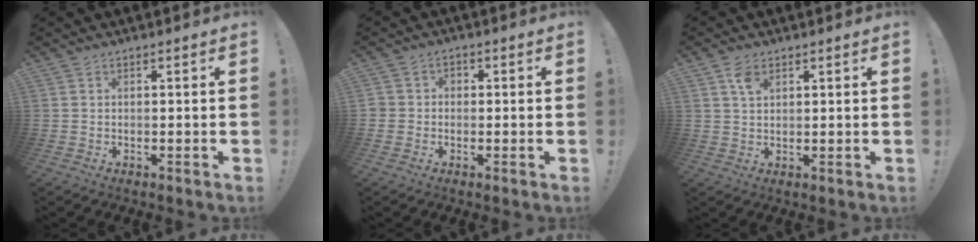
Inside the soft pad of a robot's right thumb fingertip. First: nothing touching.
{"total": 3.0, "force": [-0.9, 2.7, 1.0], "torque": [-0.015, 0.009, -0.017]}
{"total": 3.8, "force": [2.0, 2.1, 2.4], "torque": [-0.044, -0.001, 0.036]}